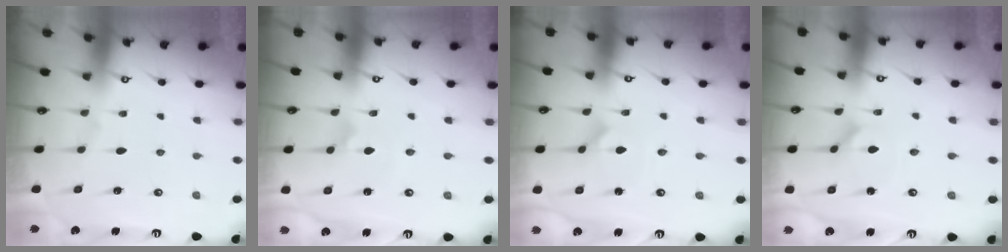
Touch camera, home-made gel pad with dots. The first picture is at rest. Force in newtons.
{"total": 1.9, "press": 1.9, "slide": 0.2}
{"total": 3.0, "press": 3.0, "slide": 0.2}
{"total": 1.8, "press": 1.8, "slide": 0.3}